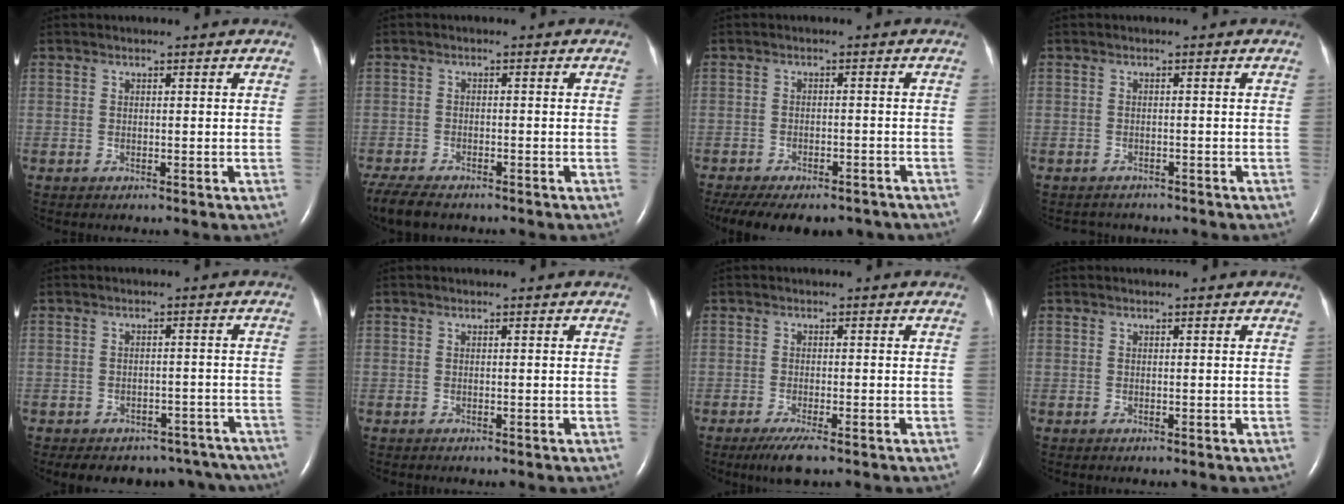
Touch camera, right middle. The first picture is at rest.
{"total": 7.5, "force": [-6.1, 2.4, 3.6], "torque": [-0.070, -0.017, -0.099]}
{"total": 16.8, "force": [-13.0, 7.3, 7.6], "torque": [-0.181, -0.011, -0.164]}
{"total": 2.5, "force": [-2.3, 1.0, -0.1], "torque": [-0.003, -0.003, -0.032]}
{"total": 14.8, "force": [-12.4, 7.2, 3.6], "torque": [-0.064, 0.017, -0.129]}
{"total": 0.0}
{"total": 3.8, "force": [-2.5, 0.5, 2.8], "torque": [-0.058, -0.012, -0.044]}
{"total": 0.0}